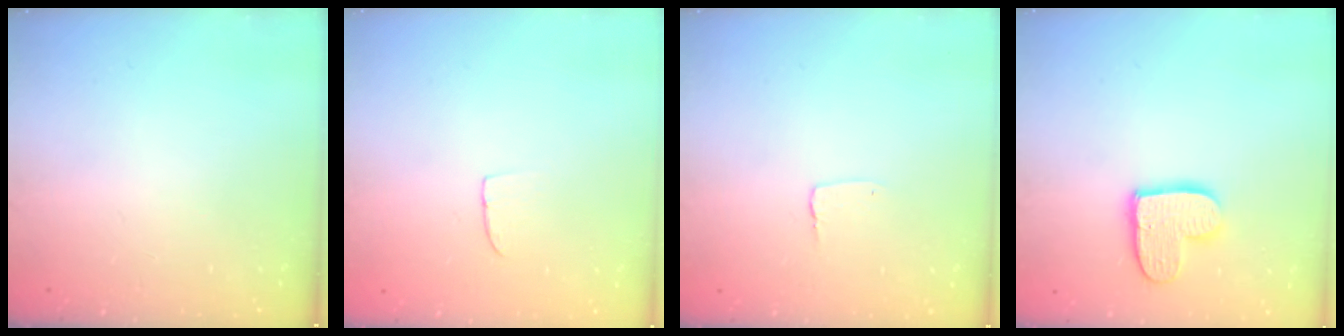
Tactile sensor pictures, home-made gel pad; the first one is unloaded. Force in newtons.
{"total": 4.2, "press": 4.2, "slide": 0.3}
{"total": 2.7, "press": 2.7, "slide": 0.2}
{"total": 12.1, "press": 12.0, "slide": 0.9}